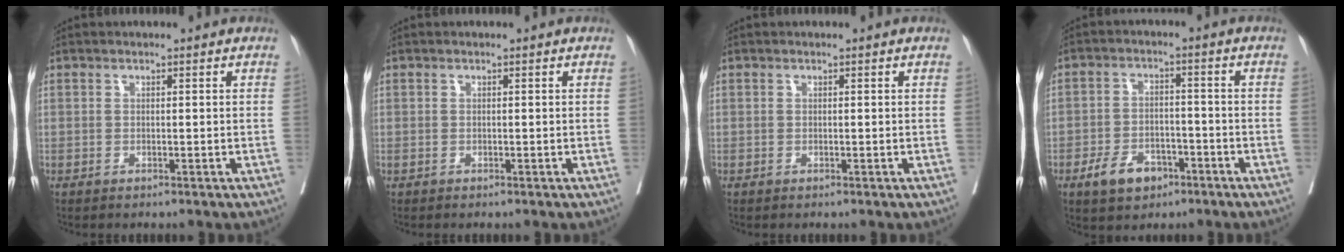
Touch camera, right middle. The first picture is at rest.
{"total": 0.0}
{"total": 0.0}
{"total": 6.3, "force": [-3.7, 3.9, 3.4], "torque": [-0.064, 0.005, -0.057]}